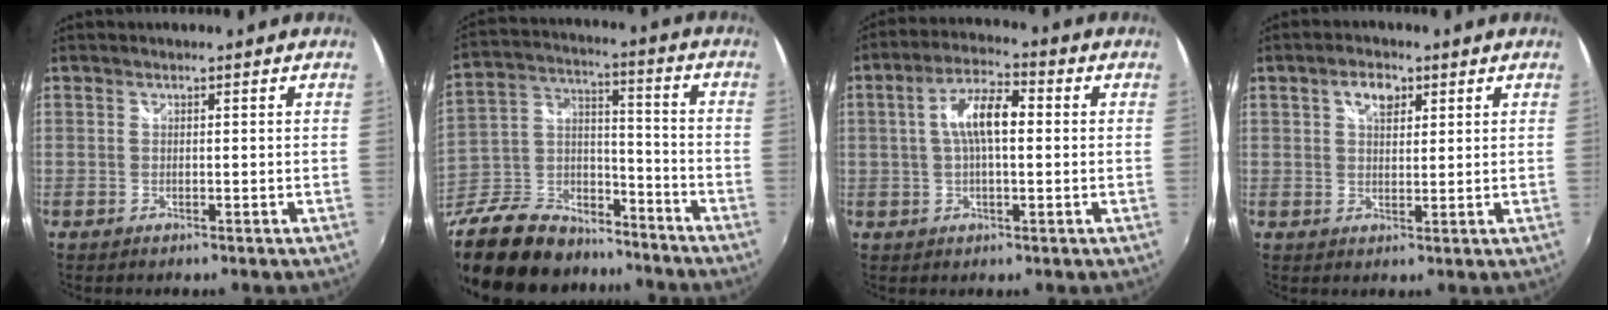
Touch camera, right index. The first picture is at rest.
{"total": 26.7, "force": [-20.1, 13.4, 11.4], "torque": [-0.279, 0.033, -0.317]}
{"total": 8.3, "force": [0.7, 3.1, 7.6], "torque": [-0.143, 0.017, 0.012]}
{"total": 4.3, "force": [2.0, 2.4, 2.9], "torque": [-0.045, 0.011, 0.035]}